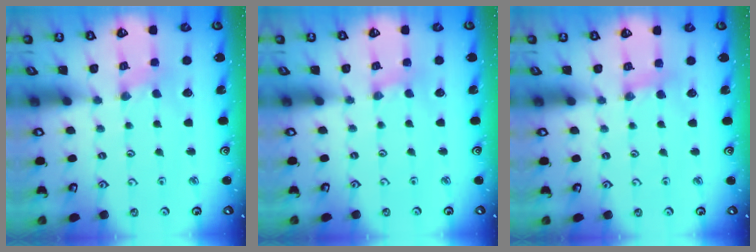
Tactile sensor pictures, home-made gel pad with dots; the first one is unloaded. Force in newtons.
{"total": 0.0}
{"total": 3.8, "press": 3.8, "slide": 0.5}